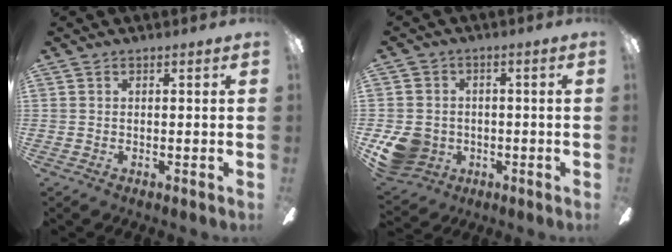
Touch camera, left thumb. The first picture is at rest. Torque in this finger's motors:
{"motor_torque": [0.02, 0.08, 0.35, -0.20, 0.03]}